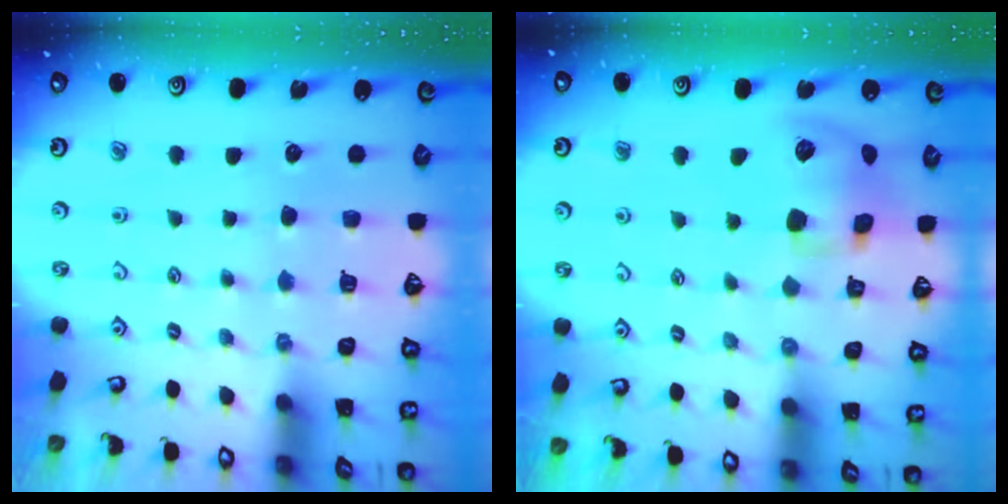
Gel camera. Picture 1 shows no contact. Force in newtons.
{"total": 12.1, "press": 12.0, "slide": 1.9}